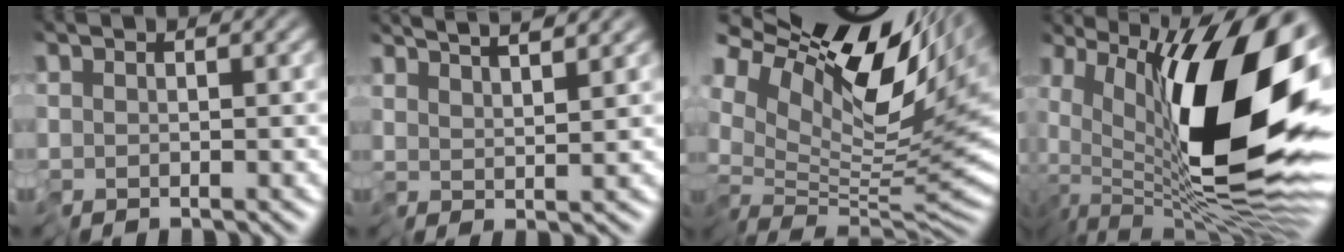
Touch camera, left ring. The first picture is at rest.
{"total": 4.6, "force": [4.2, -0.1, 1.9], "torque": [-0.025, 0.025, 0.051]}
{"total": 14.3, "force": [7.0, 5.1, 11.4], "torque": [-0.212, 0.035, 0.116]}
{"total": 16.6, "force": [3.3, 6.9, 14.7], "torque": [-0.216, -0.007, 0.064]}